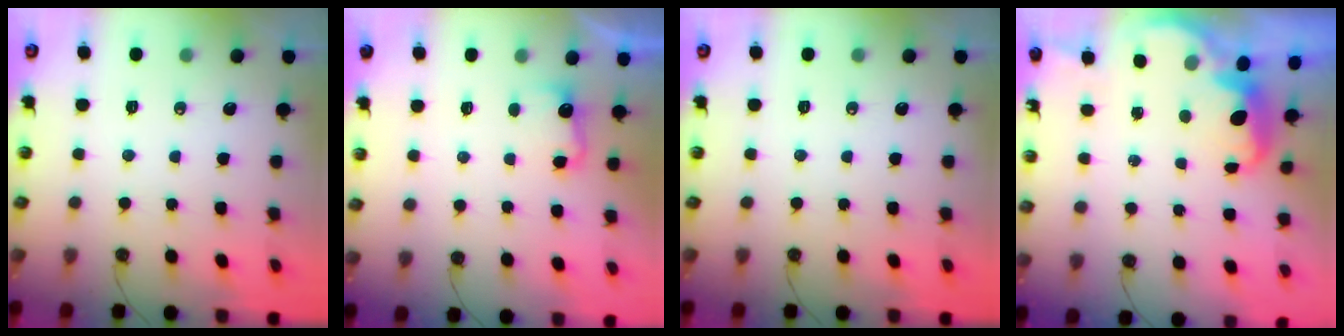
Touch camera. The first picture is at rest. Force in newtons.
{"total": 3.0, "press": 2.8, "slide": 1.0}
{"total": 0.0}
{"total": 2.7, "press": 2.7, "slide": 0.7}